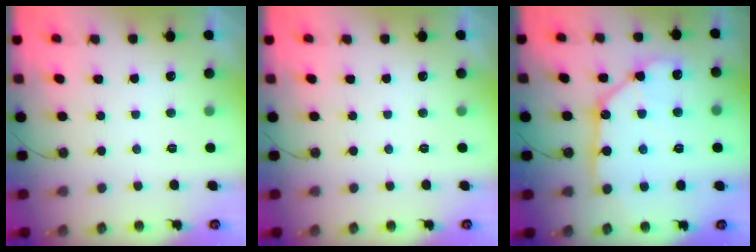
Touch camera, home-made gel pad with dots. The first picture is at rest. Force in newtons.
{"total": 0.0}
{"total": 13.4, "press": 13.3, "slide": 1.5}